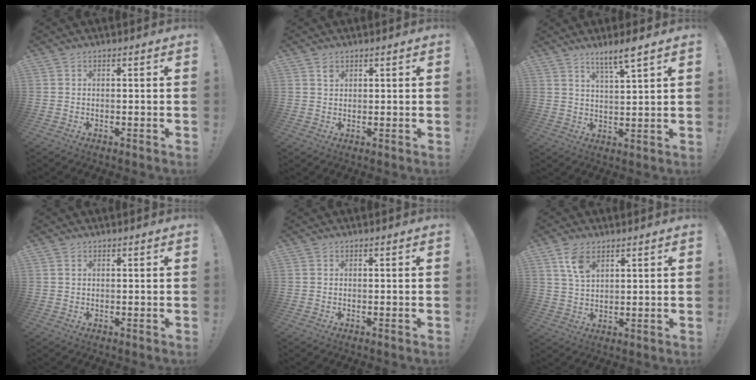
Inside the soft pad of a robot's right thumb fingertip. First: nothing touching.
{"total": 1.8, "force": [1.2, 1.3, 0.6], "torque": [0.004, -0.007, 0.020]}
{"total": 6.6, "force": [5.0, 0.1, 4.3], "torque": [-0.076, -0.028, 0.083]}
{"total": 0.9, "force": [0.5, 0.7, 0.3], "torque": [0.001, -0.001, 0.007]}
{"total": 0.0}
{"total": 6.9, "force": [3.9, 3.5, 4.4], "torque": [-0.085, -0.010, 0.074]}